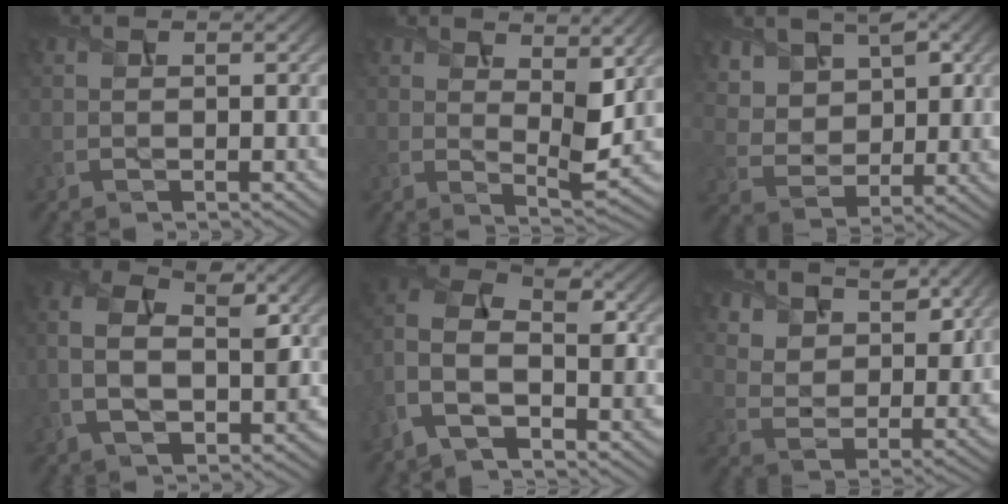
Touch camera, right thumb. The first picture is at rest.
{"total": 6.1, "force": [3.2, 2.5, 4.6], "torque": [-0.085, -0.010, 0.054]}
{"total": 8.1, "force": [4.6, 5.6, 3.7], "torque": [-0.116, -0.018, 0.108]}
{"total": 9.8, "force": [-2.0, 6.3, 7.2], "torque": [-0.138, -0.012, -0.039]}
{"total": 10.9, "force": [-5.5, 6.3, 6.9], "torque": [-0.163, -0.020, -0.101]}
{"total": 9.4, "force": [7.3, 4.5, 3.9], "torque": [-0.094, -0.029, 0.144]}